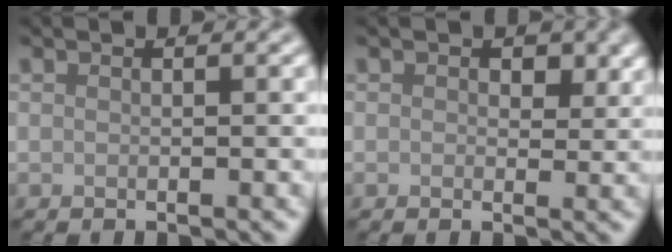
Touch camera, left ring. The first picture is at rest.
{"total": 1.6, "force": [0.6, 1.1, 1.1], "torque": [-0.014, -0.007, 0.007]}